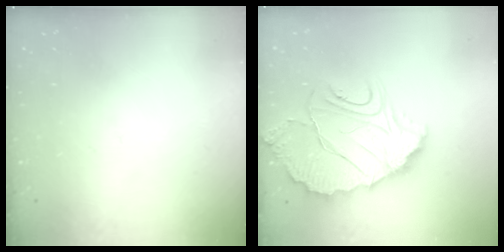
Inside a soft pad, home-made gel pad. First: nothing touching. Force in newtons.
{"total": 14.1, "press": 14.0, "slide": 1.2}